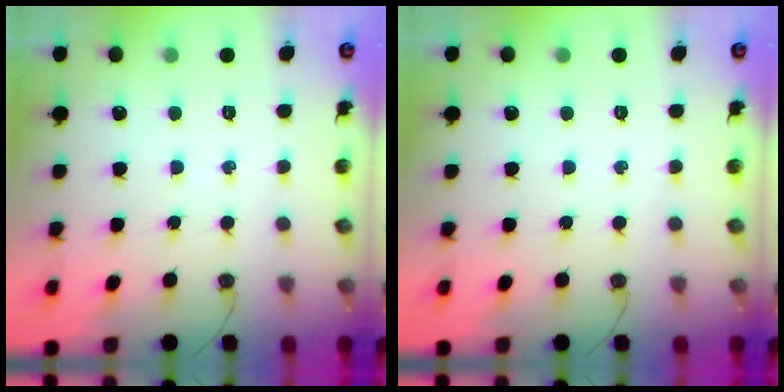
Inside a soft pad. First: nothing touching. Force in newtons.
{"total": 0.0}